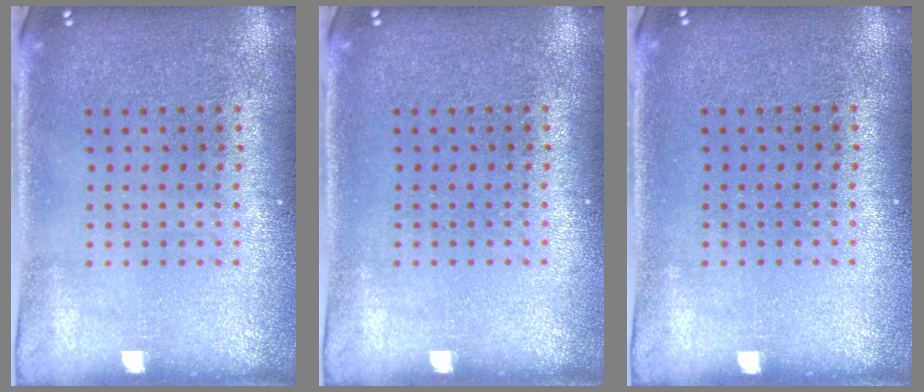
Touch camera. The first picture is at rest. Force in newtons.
{"total": 0.0}
{"total": 0.0}